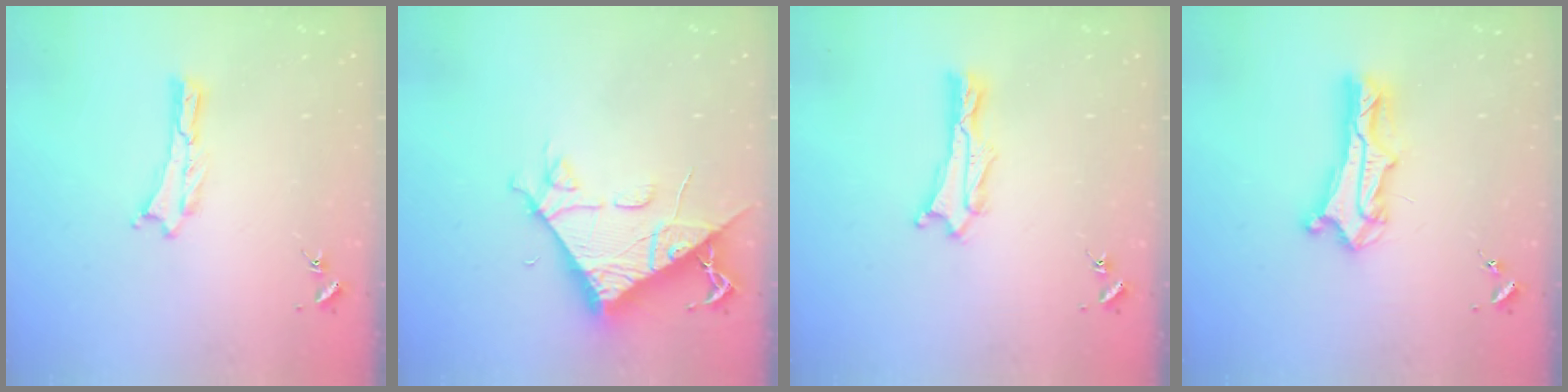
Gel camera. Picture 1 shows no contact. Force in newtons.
{"total": 8.4, "press": 8.3, "slide": 0.8}
{"total": 0.9, "press": 0.9, "slide": 0.2}
{"total": 6.6, "press": 6.6, "slide": 0.5}